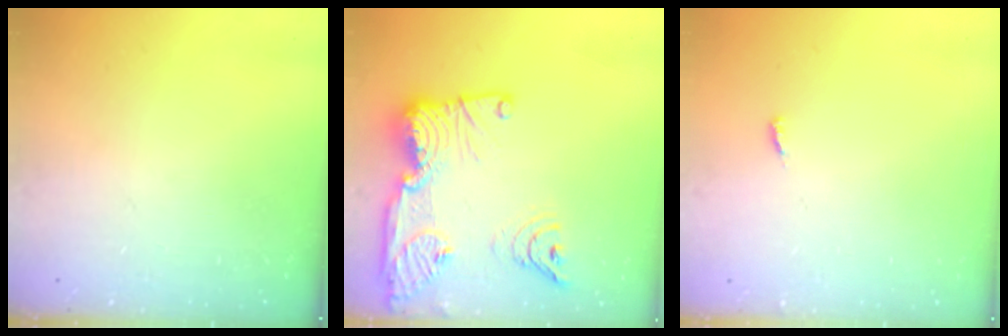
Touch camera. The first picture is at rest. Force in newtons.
{"total": 27.4, "press": 26.4, "slide": 7.2}
{"total": 2.6, "press": 2.6, "slide": 0.3}